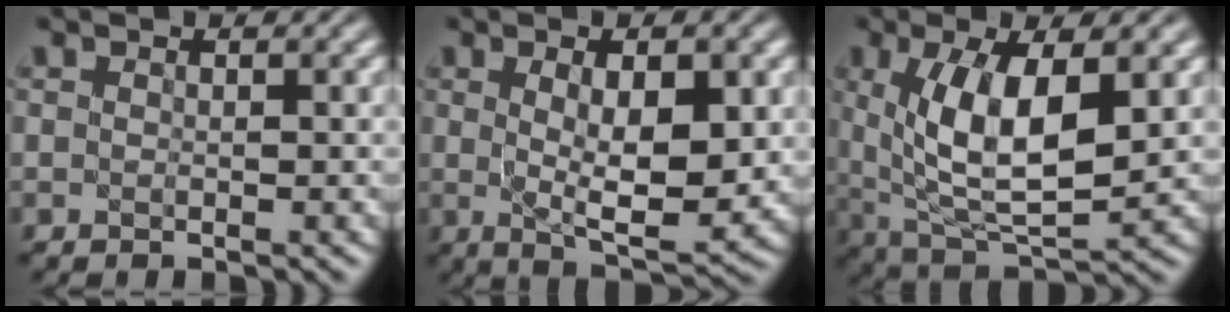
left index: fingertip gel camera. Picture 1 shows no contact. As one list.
[{"total": 6.9, "force": [0.9, 2.2, 6.5], "torque": [-0.105, -0.008, 0.019]}, {"total": 8.7, "force": [1.5, 3.5, 7.8], "torque": [-0.152, -0.011, 0.032]}]